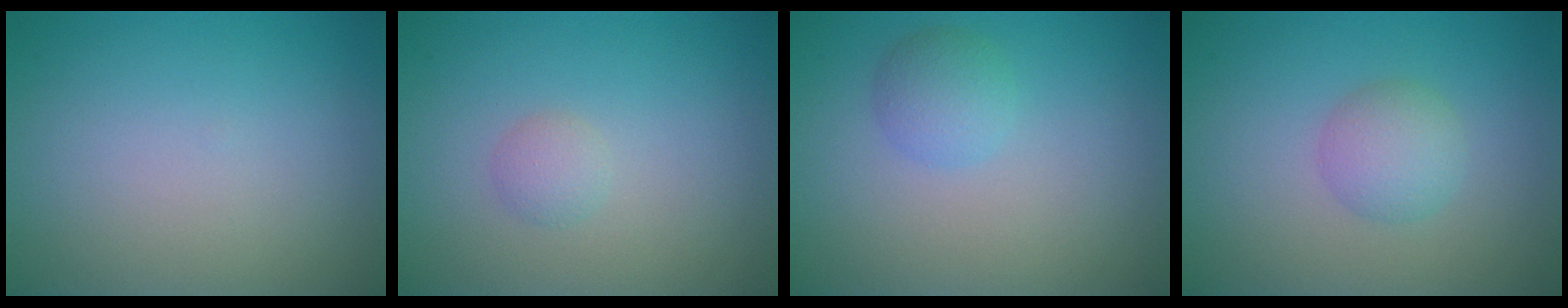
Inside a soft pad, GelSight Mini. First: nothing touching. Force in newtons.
{"total": 1.1, "press": 1.1, "slide": 0.0}
{"total": 2.1, "press": 2.1, "slide": 0.2}
{"total": 2.4, "press": 2.4, "slide": 0.0}